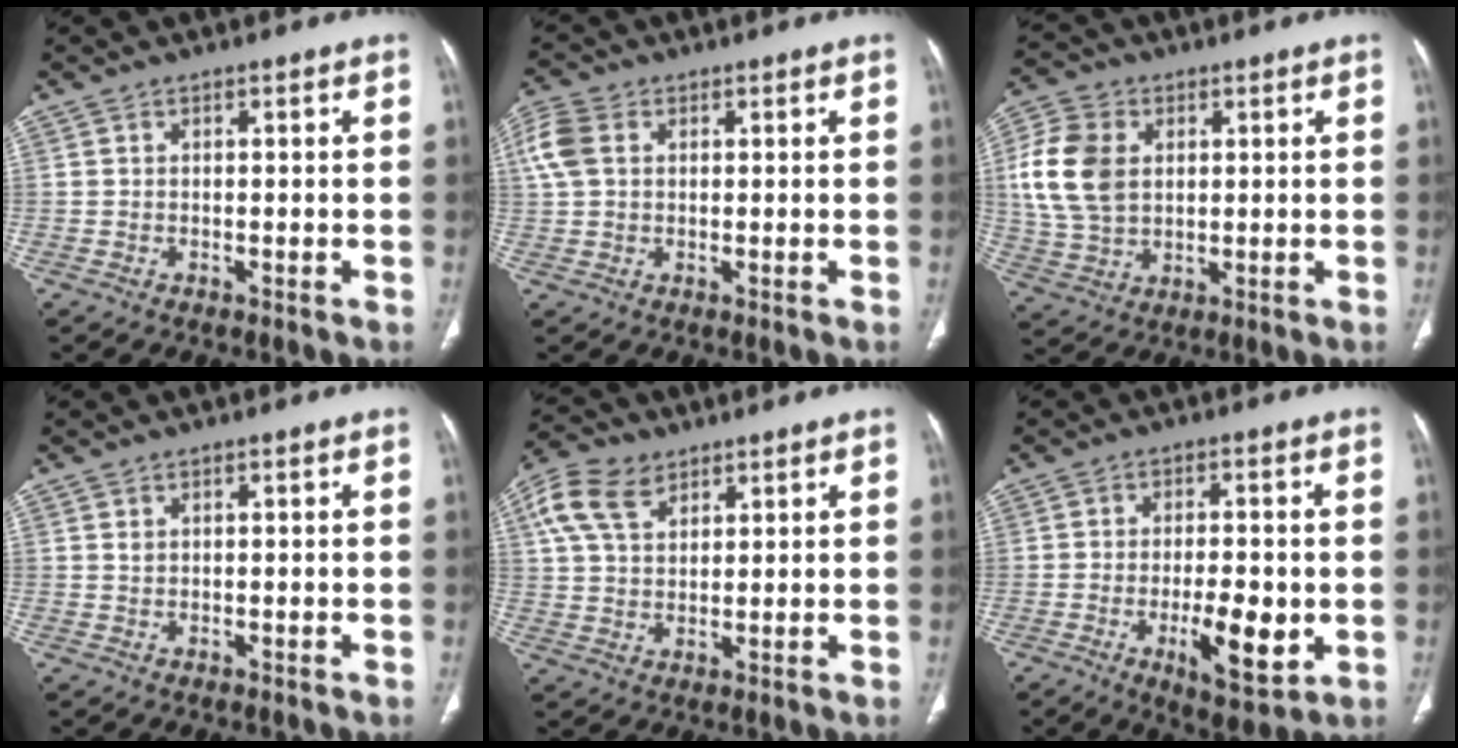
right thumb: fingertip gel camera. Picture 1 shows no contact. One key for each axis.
{"total": 6.4, "fx": 1.7, "fy": 4.5, "fz": 4.2, "tx": -0.109, "ty": 0.017, "tz": 0.033}
{"total": 12.8, "fx": 2.4, "fy": 9.3, "fz": 8.5, "tx": -0.161, "ty": 0.000, "tz": 0.046}
{"total": 0.5, "fx": 0.3, "fy": 0.3, "fz": 0.3, "tx": 0.000, "ty": 0.000, "tz": 0.006}
{"total": 9.5, "fx": 4.8, "fy": 6.1, "fz": 5.5, "tx": -0.100, "ty": -0.001, "tz": 0.091}
{"total": 10.5, "fx": -2.6, "fy": 4.0, "fz": 9.4, "tx": -0.136, "ty": -0.007, "tz": -0.034}